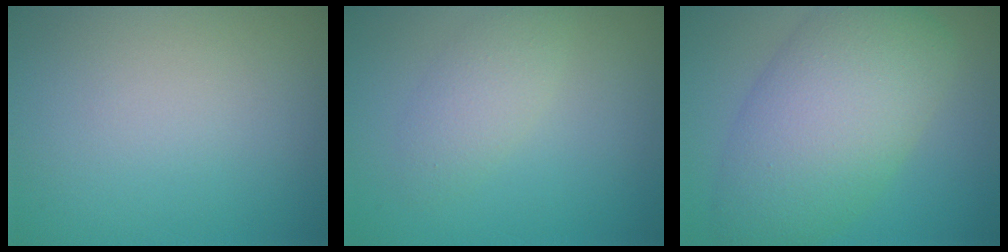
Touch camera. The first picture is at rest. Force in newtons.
{"total": 2.4, "press": 2.4, "slide": 0.2}
{"total": 9.6, "press": 9.6, "slide": 0.2}